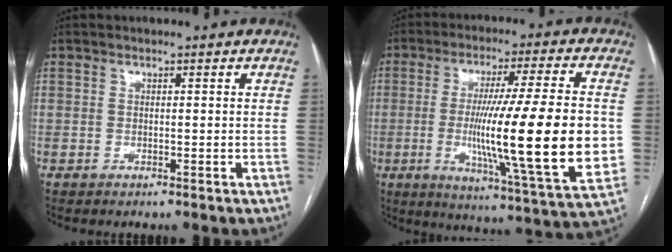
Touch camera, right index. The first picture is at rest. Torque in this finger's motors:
{"motor_torque": [2.14, 0.00, 0.86, 0.21]}